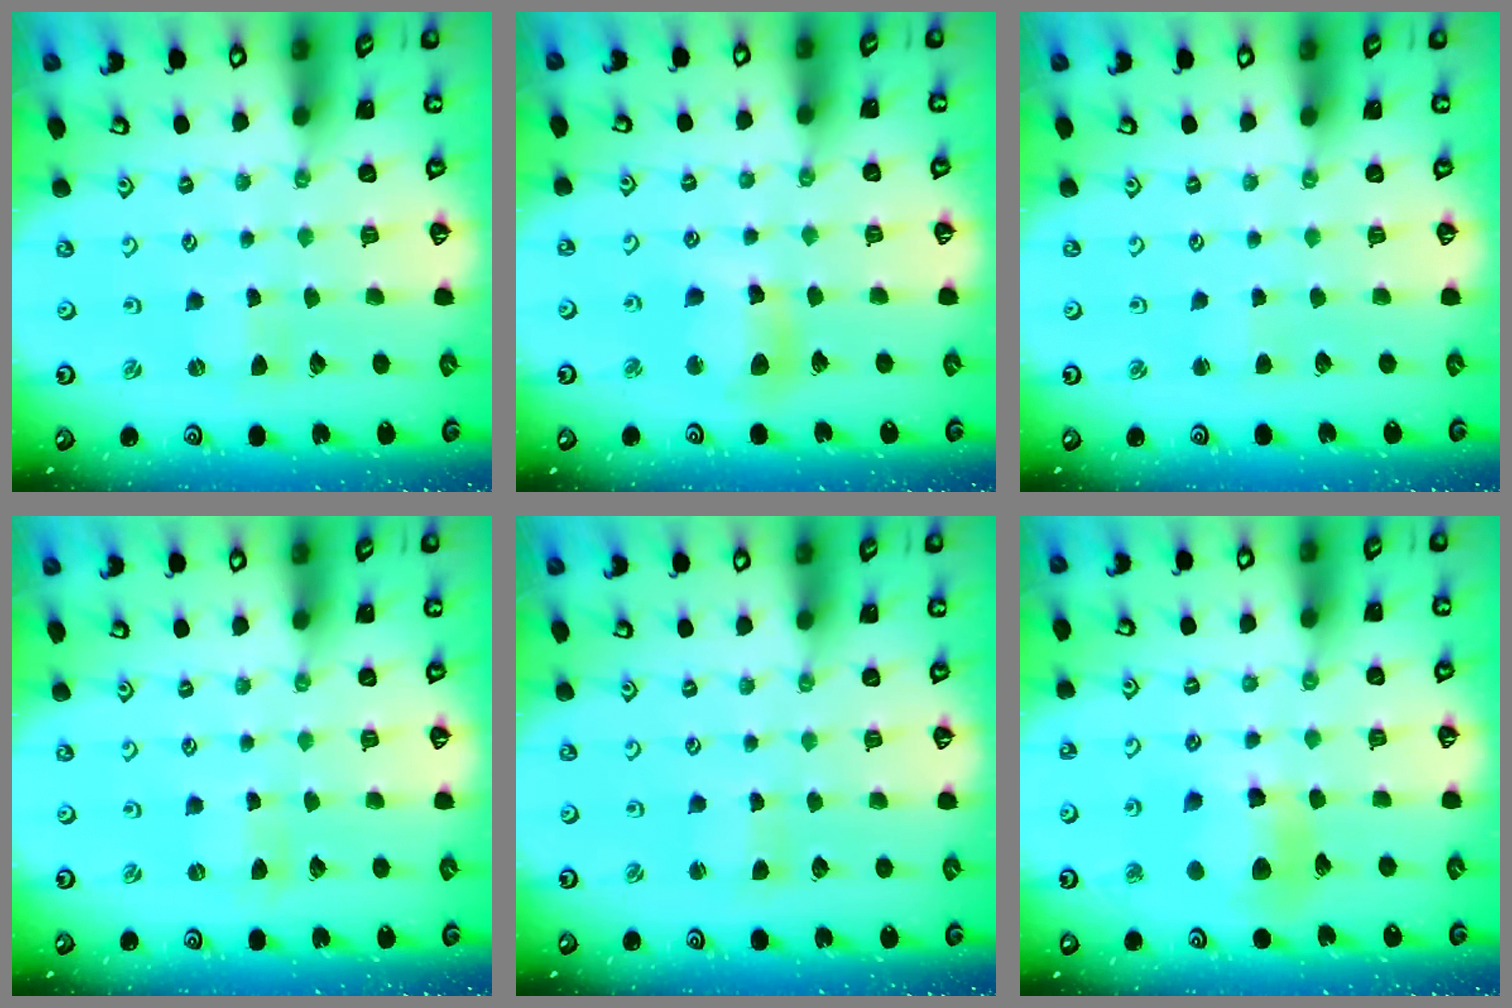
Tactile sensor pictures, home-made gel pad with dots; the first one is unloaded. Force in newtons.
{"total": 10.3, "press": 10.3, "slide": 1.3}
{"total": 2.5, "press": 2.5, "slide": 0.2}
{"total": 0.0}
{"total": 1.7, "press": 1.7, "slide": 0.2}
{"total": 11.0, "press": 10.9, "slide": 1.5}